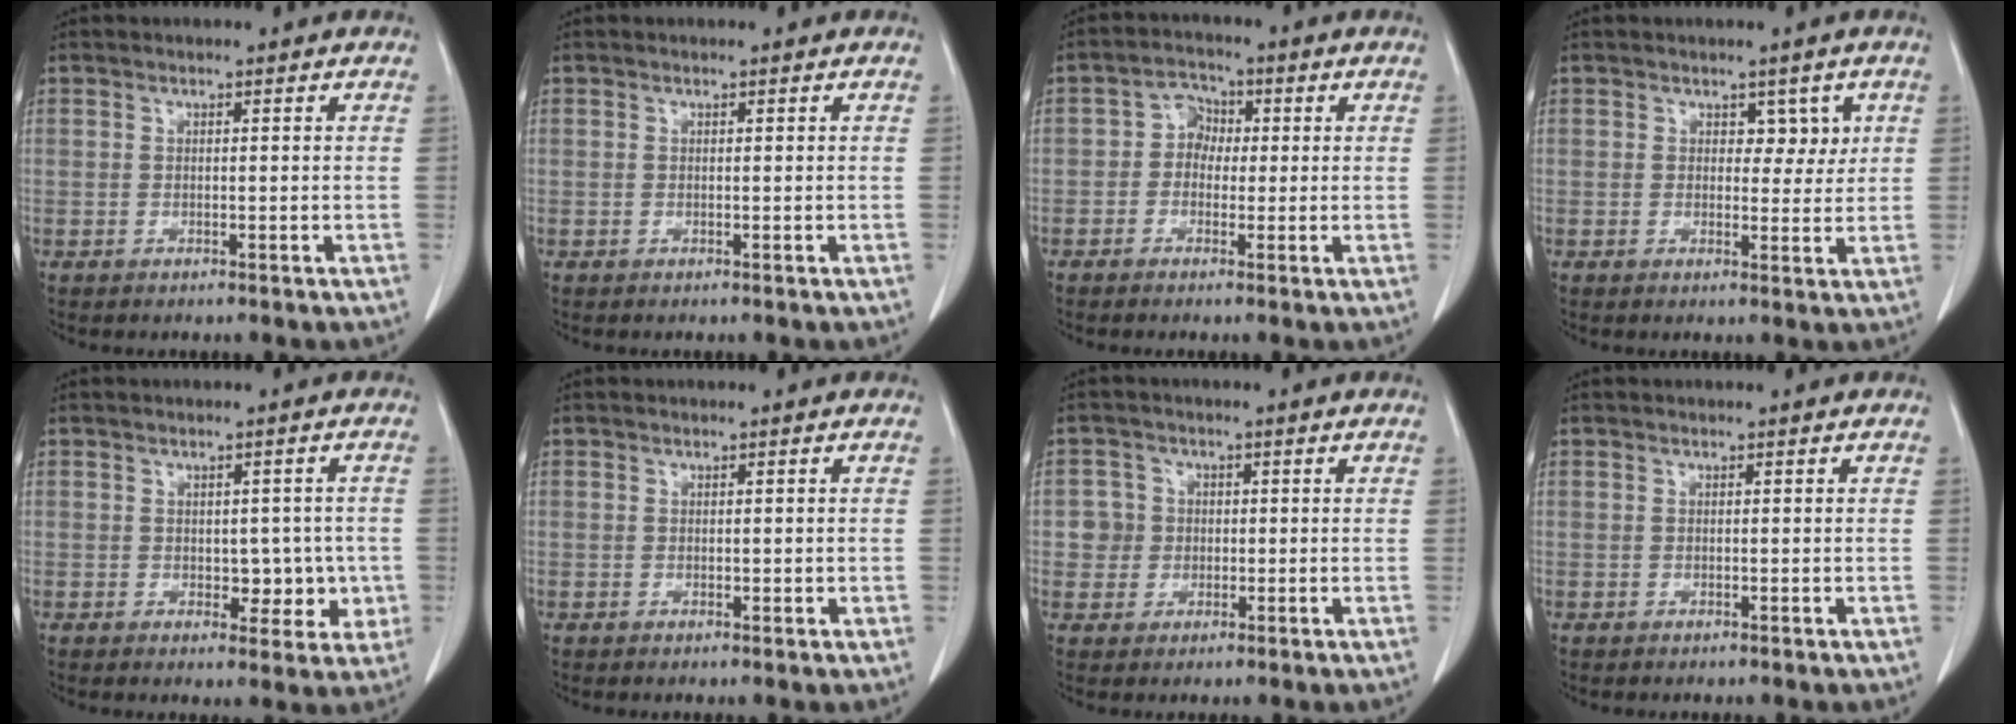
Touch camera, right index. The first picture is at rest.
{"total": 0.0}
{"total": 3.8, "force": [-0.1, 3.1, 2.1], "torque": [-0.031, 0.017, -0.009]}
{"total": 2.1, "force": [1.1, 1.3, 1.3], "torque": [-0.009, -0.004, 0.015]}
{"total": 5.0, "force": [-0.5, 3.4, 3.6], "torque": [-0.023, 0.012, 0.003]}
{"total": 0.7, "force": [0.1, 0.6, 0.4], "torque": [0.000, 0.002, 0.005]}
{"total": 3.5, "force": [0.1, 3.5, 0.2], "torque": [0.009, 0.013, 0.004]}
{"total": 0.0}